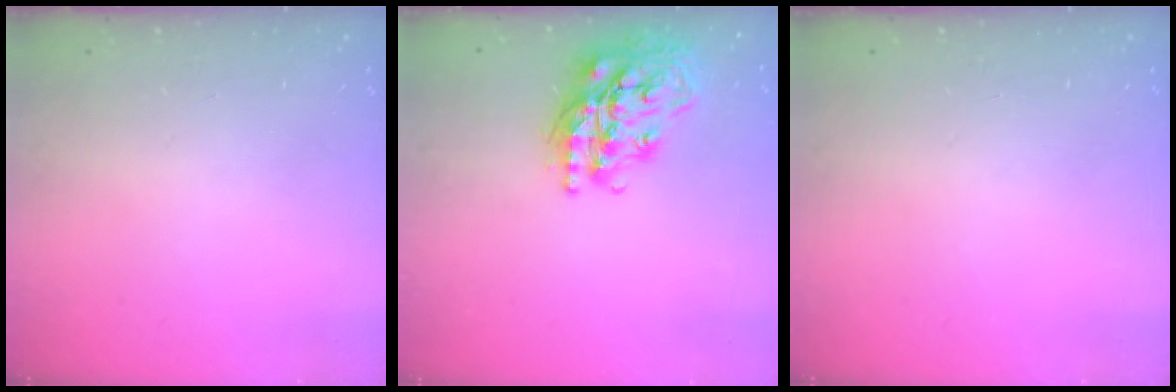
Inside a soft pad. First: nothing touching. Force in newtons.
{"total": 20.5, "press": 20.5, "slide": 1.6}
{"total": 0.0}